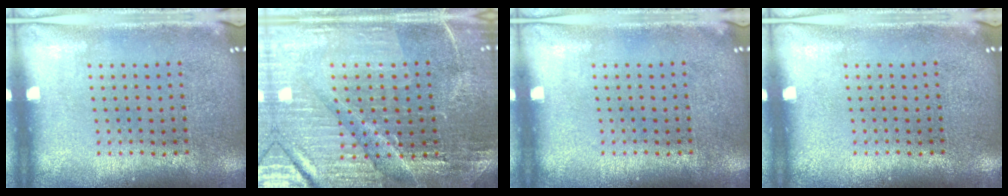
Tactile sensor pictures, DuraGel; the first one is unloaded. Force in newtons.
{"total": 3.5, "press": 3.5, "slide": 0.6}
{"total": 0.0}
{"total": 0.0}